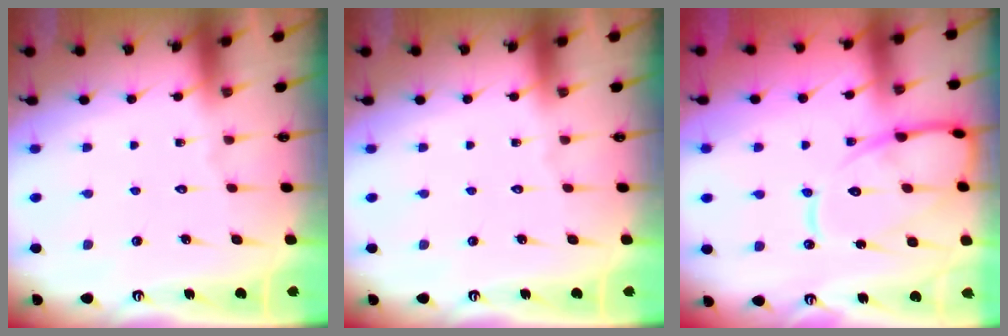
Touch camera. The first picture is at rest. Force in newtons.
{"total": 0.0}
{"total": 13.5, "press": 13.5, "slide": 1.3}